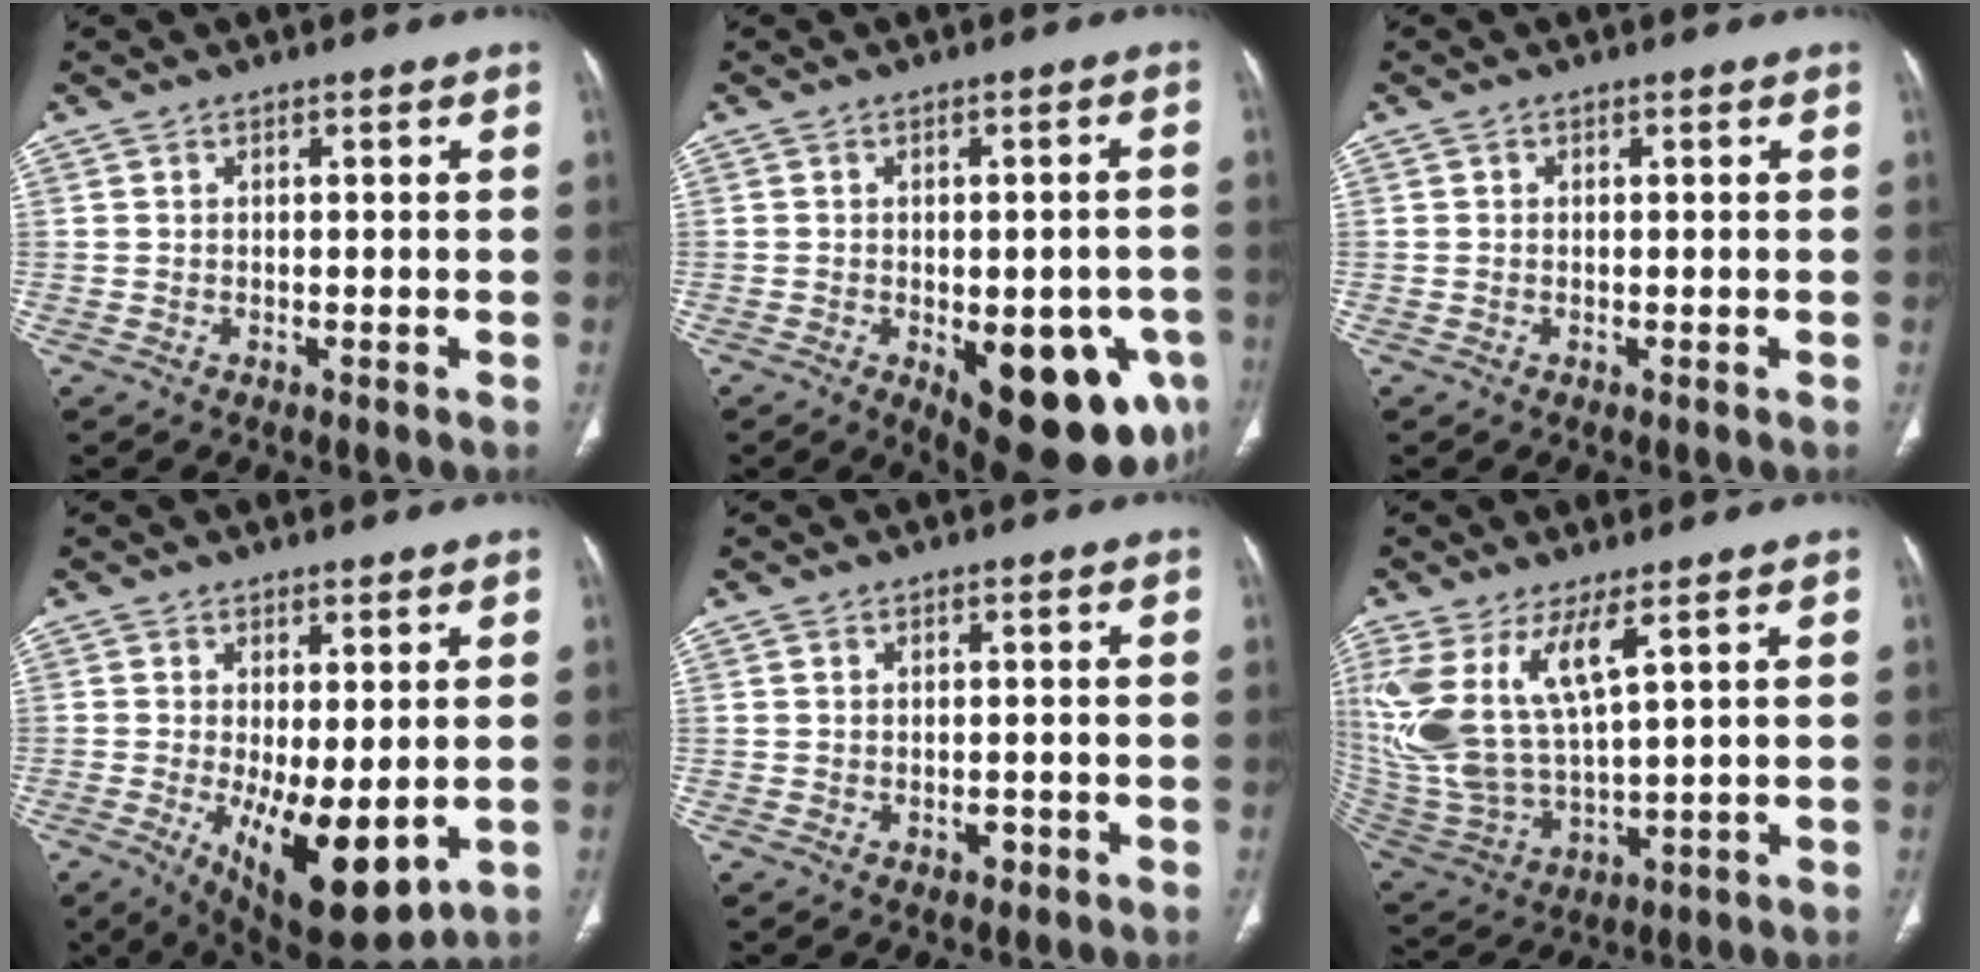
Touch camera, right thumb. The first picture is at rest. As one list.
[{"total": 18.0, "force": [-6.5, 8.0, 14.8], "torque": [-0.131, 0.006, -0.062]}, {"total": 0.0}, {"total": 13.2, "force": [-2.6, 5.2, 11.8], "torque": [-0.177, -0.025, -0.017]}, {"total": 1.4, "force": [-0.5, 1.0, 0.9], "torque": [-0.008, 0.002, -0.004]}, {"total": 14.9, "force": [6.4, 5.3, 12.4], "torque": [-0.279, -0.031, 0.149]}]